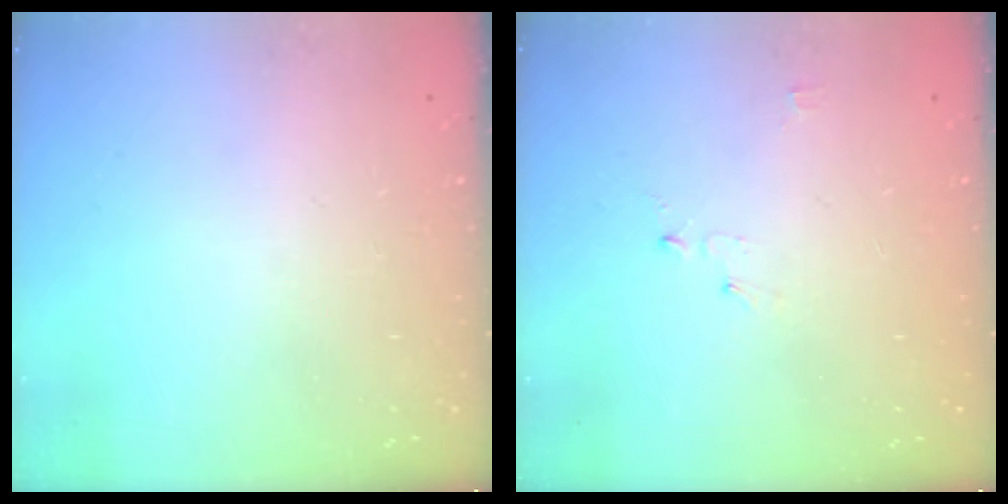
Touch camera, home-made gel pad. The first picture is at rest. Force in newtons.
{"total": 2.5, "press": 2.5, "slide": 0.3}